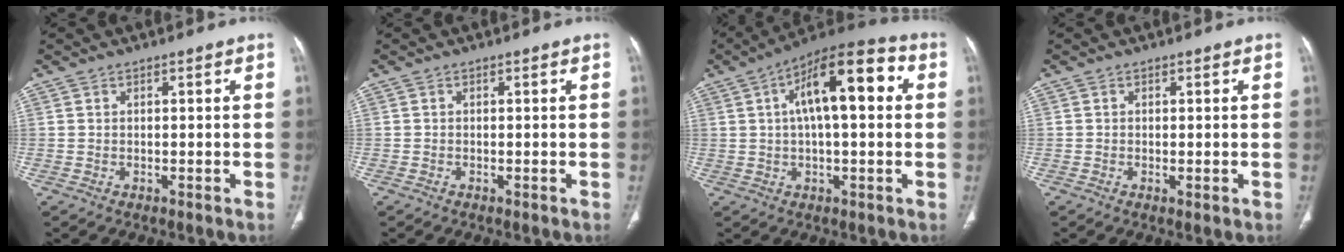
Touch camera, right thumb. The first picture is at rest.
{"total": 0.0}
{"total": 16.1, "force": [3.5, 6.3, 14.4], "torque": [-0.208, 0.032, 0.046]}
{"total": 1.0, "force": [-0.2, 0.3, 0.9], "torque": [-0.018, -0.004, -0.003]}